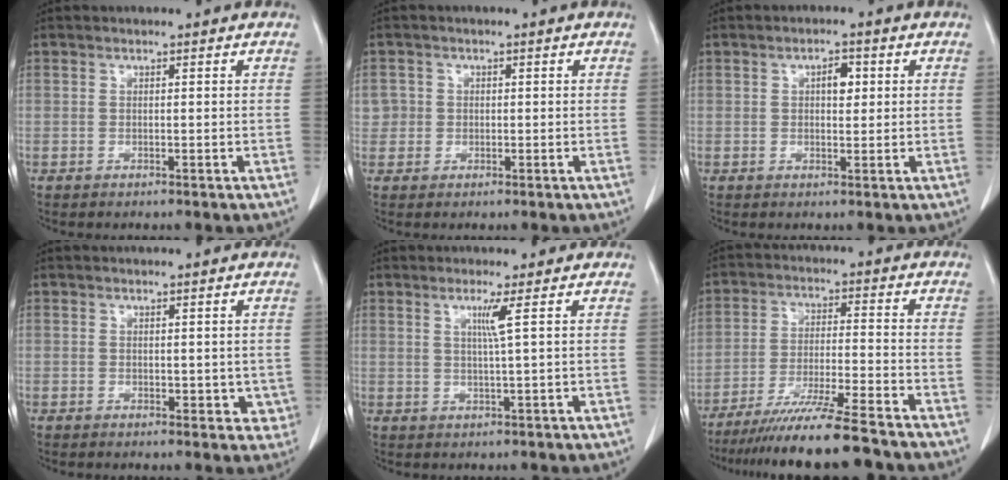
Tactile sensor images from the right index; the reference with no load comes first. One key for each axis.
{"total": 2.7, "fx": 0.3, "fy": 2.7, "fz": 0.0, "tx": 0.017, "ty": 0.008, "tz": 0.004}
{"total": 2.9, "fx": 0.8, "fy": 1.5, "fz": 2.4, "tx": -0.035, "ty": 0.005, "tz": 0.012}
{"total": 3.0, "fx": 0.1, "fy": 2.3, "fz": 2.0, "tx": -0.004, "ty": -0.002, "tz": 0.006}
{"total": 2.8, "fx": 1.1, "fy": -0.9, "fz": 2.4, "tx": -0.048, "ty": -0.006, "tz": 0.024}
{"total": 13.4, "fx": -11.3, "fy": -0.6, "fz": 7.2, "tx": -0.110, "ty": -0.028, "tz": -0.184}